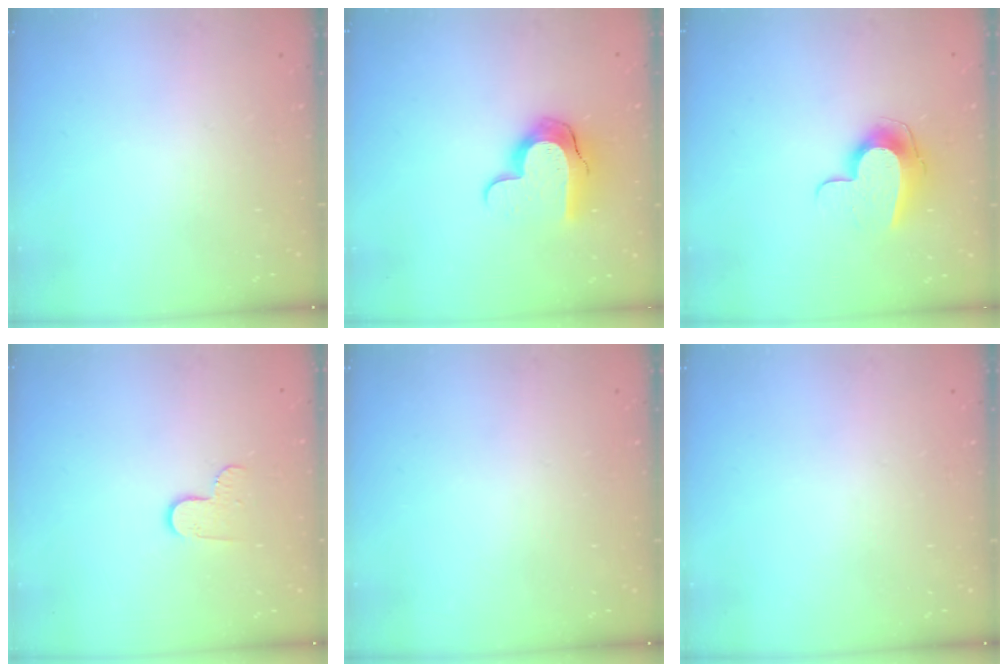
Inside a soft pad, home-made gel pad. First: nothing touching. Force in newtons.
{"total": 11.1, "press": 11.1, "slide": 0.8}
{"total": 9.9, "press": 9.9, "slide": 0.4}
{"total": 6.0, "press": 6.0, "slide": 0.6}
{"total": 0.0}
{"total": 0.0}